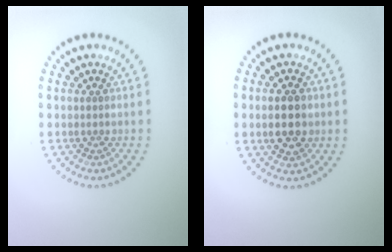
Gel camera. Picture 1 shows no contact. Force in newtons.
{"total": 4.5, "press": 4.5, "slide": 0.3}